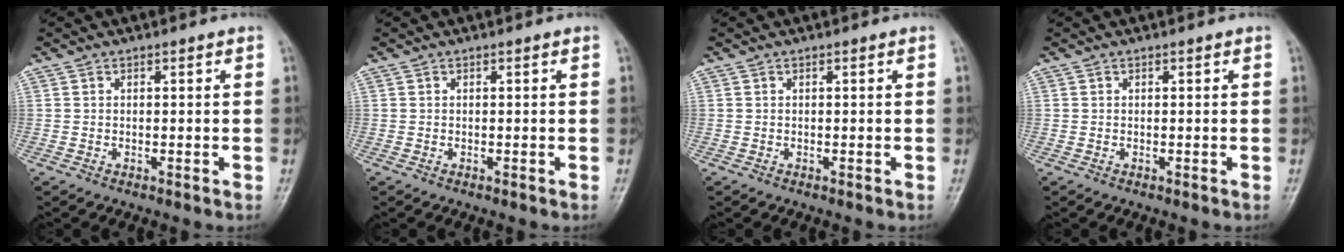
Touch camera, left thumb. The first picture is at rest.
{"total": 0.0}
{"total": 0.0}
{"total": 0.0}